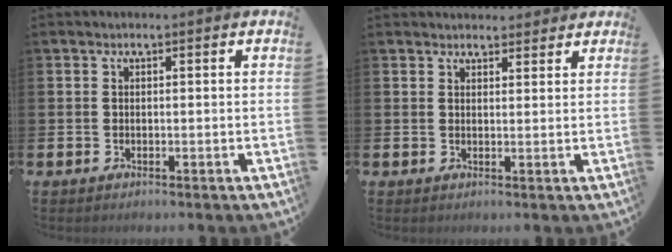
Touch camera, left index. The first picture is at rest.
{"total": 2.5, "force": [2.4, 0.9, -0.1], "torque": [0.007, -0.011, 0.042]}